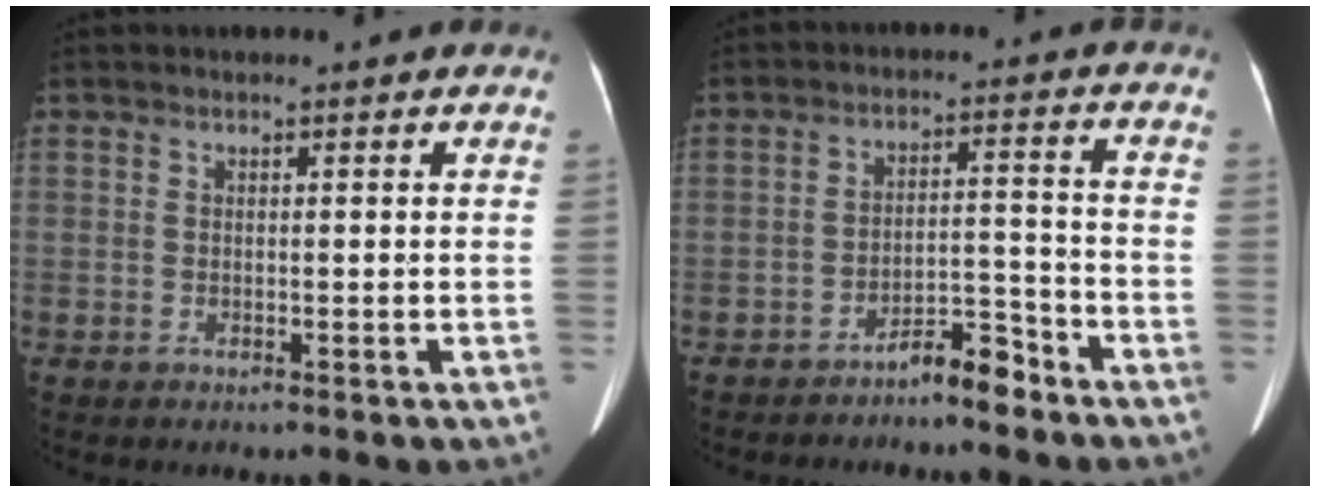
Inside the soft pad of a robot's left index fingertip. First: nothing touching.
{"total": 5.0, "force": [-4.4, 0.8, 2.3], "torque": [-0.033, 0.008, -0.076]}